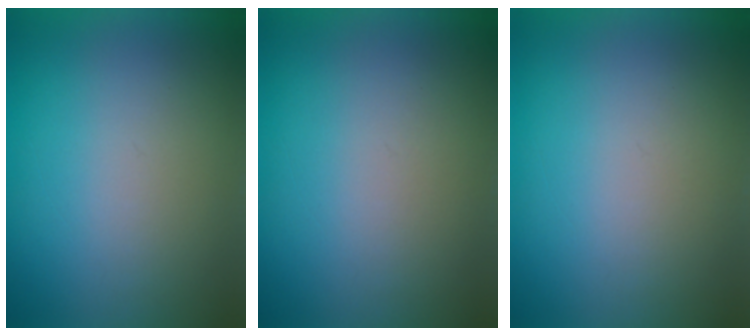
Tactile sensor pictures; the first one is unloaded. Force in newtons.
{"total": 1.1}
{"total": 1.0}